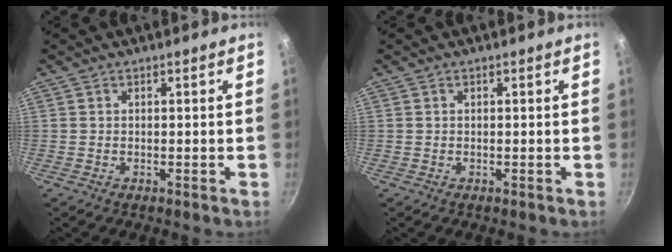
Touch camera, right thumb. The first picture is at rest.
{"total": 0.0}